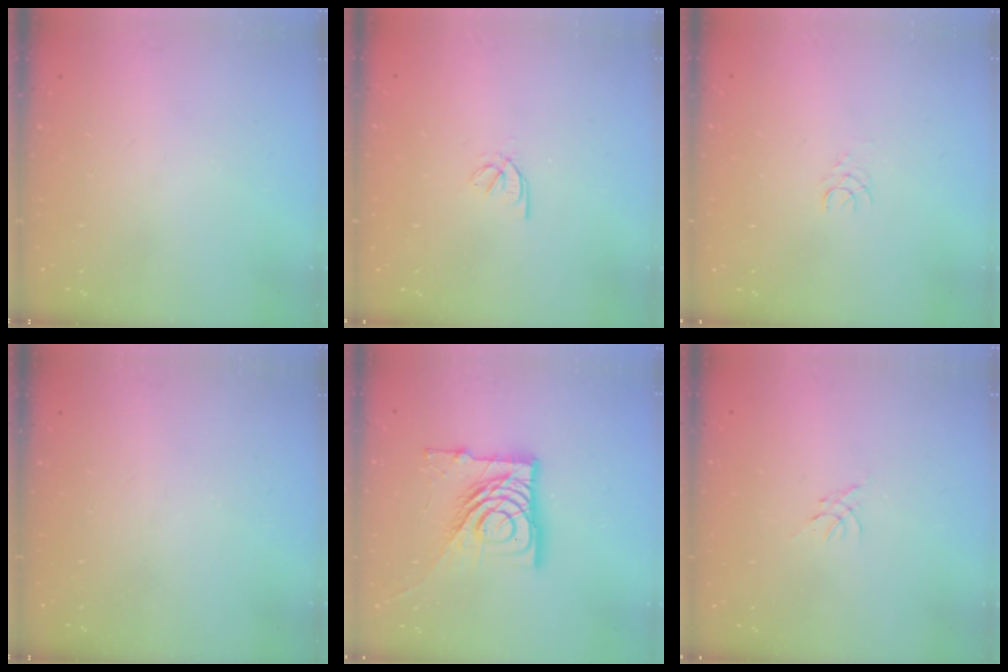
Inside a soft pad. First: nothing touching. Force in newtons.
{"total": 2.2, "press": 2.2, "slide": 0.5}
{"total": 2.4, "press": 2.4, "slide": 0.3}
{"total": 0.0}
{"total": 18.2, "press": 18.1, "slide": 2.1}
{"total": 0.5, "press": 0.4, "slide": 0.3}